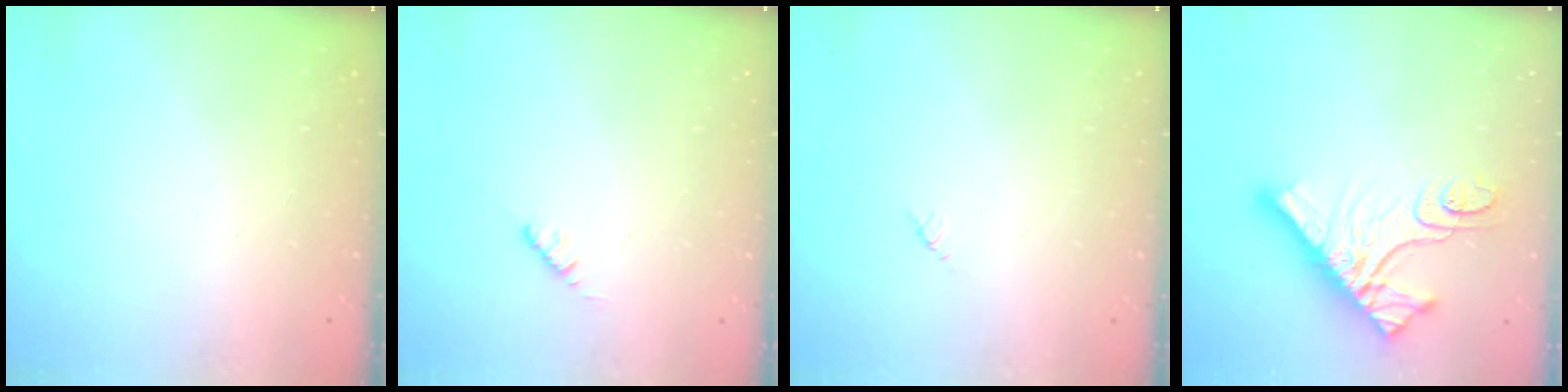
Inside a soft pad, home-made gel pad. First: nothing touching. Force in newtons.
{"total": 2.8, "press": 2.8, "slide": 0.4}
{"total": 2.9, "press": 2.9, "slide": 0.3}
{"total": 14.8, "press": 14.7, "slide": 1.5}